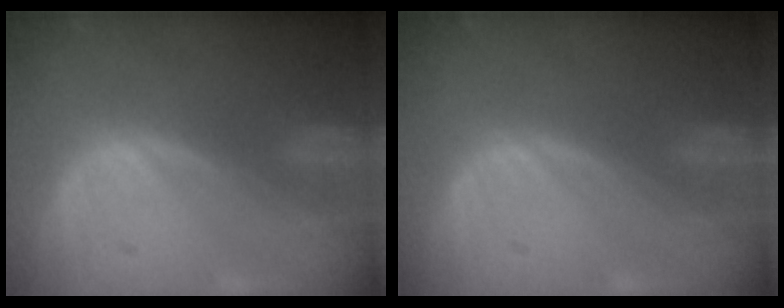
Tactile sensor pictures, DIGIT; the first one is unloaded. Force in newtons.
{"total": 0.0}